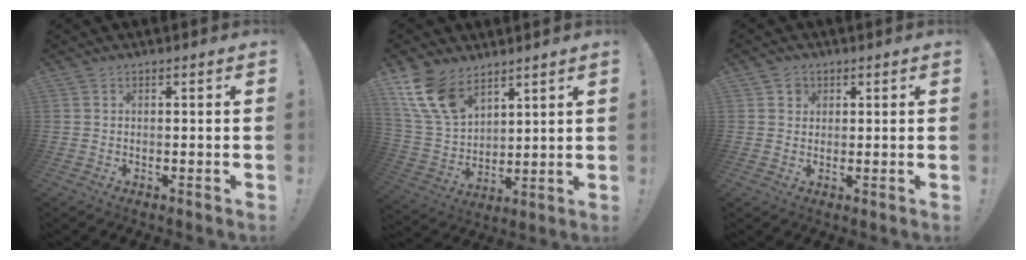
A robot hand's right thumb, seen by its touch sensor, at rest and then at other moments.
{"total": 14.4, "force": [9.3, 8.2, 7.2], "torque": [-0.154, -0.050, 0.182]}
{"total": 2.7, "force": [1.3, 2.3, 0.4], "torque": [0.000, -0.004, 0.021]}